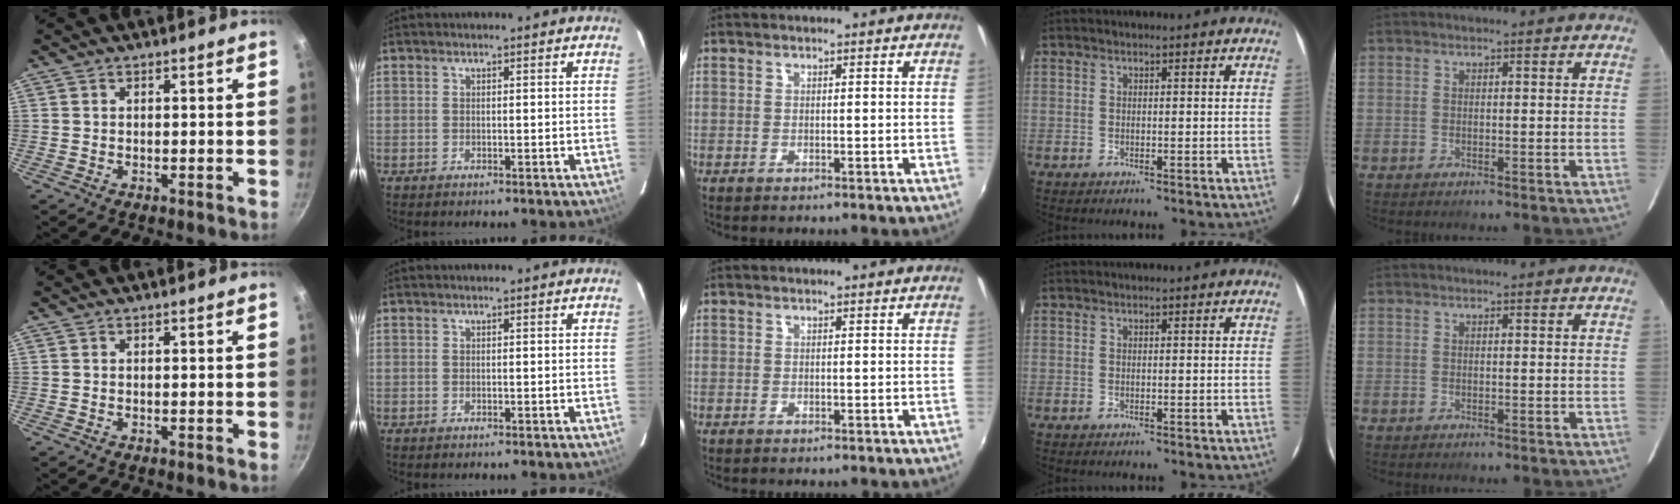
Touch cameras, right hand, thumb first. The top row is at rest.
{}